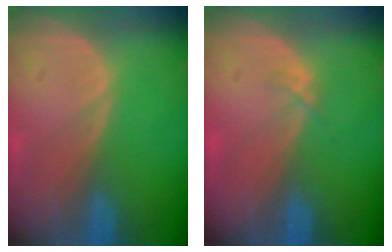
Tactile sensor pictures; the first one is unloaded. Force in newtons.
{"total": 1.2, "press": 0.9, "slide": 0.7}